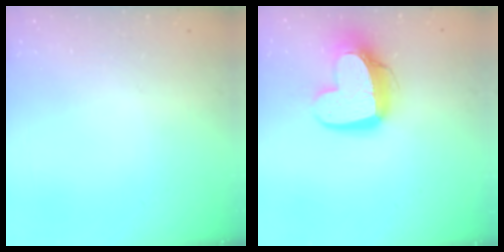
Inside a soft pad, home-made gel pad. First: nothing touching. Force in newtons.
{"total": 14.4, "press": 14.3, "slide": 1.3}